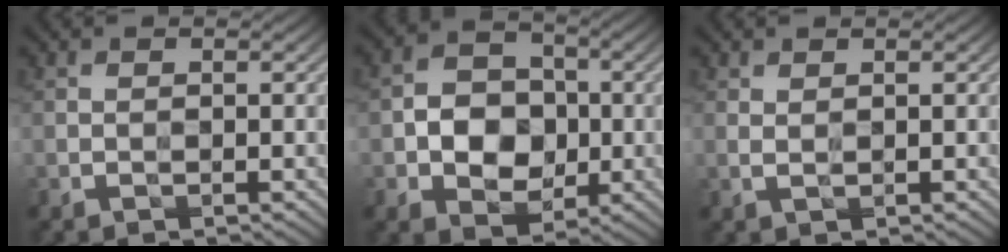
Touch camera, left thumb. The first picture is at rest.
{"total": 7.3, "force": [-1.0, 5.7, 4.3], "torque": [-0.080, 0.002, -0.033]}
{"total": 0.8, "force": [0.6, 0.2, 0.5], "torque": [-0.016, 0.000, 0.012]}